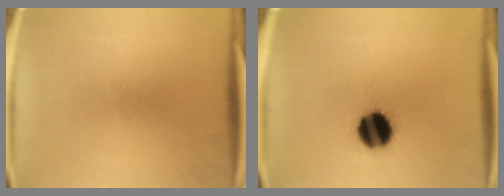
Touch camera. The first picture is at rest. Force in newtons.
{"total": 12.2}